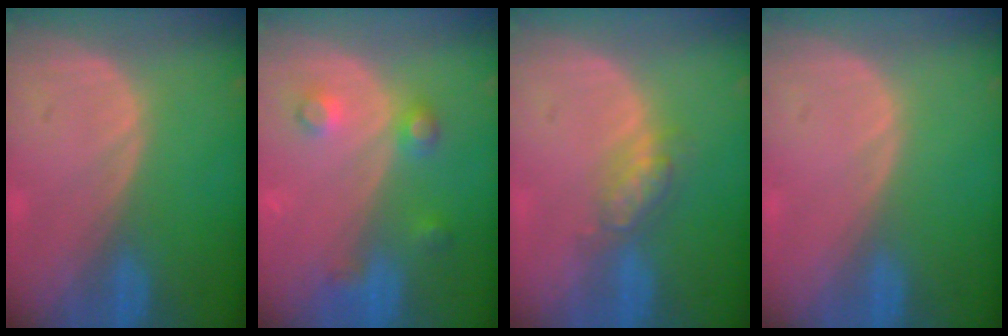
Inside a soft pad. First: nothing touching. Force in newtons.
{"total": 4.2, "press": 4.2, "slide": 0.0}
{"total": 4.6, "press": 4.1, "slide": 2.2}
{"total": 0.0}